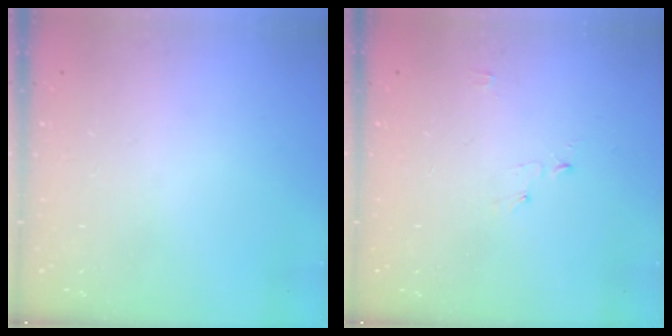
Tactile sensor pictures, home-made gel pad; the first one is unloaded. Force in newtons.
{"total": 2.5, "press": 2.5, "slide": 0.3}